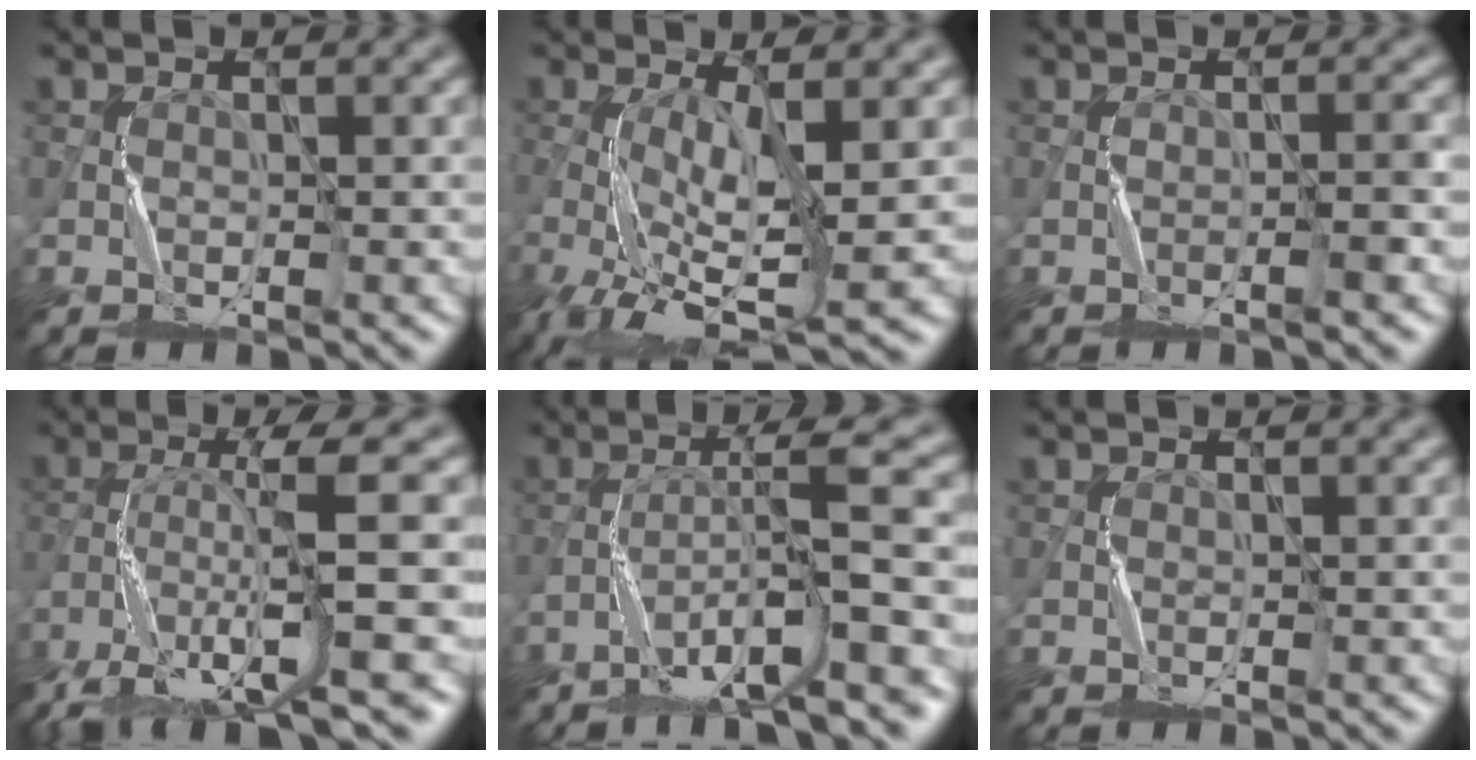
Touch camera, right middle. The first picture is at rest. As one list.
[{"total": 6.4, "force": [-2.2, 1.5, 5.9], "torque": [-0.120, -0.009, -0.043]}, {"total": 0.8, "force": [-0.5, -0.3, 0.6], "torque": [-0.011, 0.006, -0.009]}, {"total": 10.4, "force": [-5.9, 1.5, 8.4], "torque": [-0.149, 0.007, -0.098]}, {"total": 8.3, "force": [-4.5, 0.3, 6.9], "torque": [-0.114, 0.021, -0.074]}, {"total": 0.0}]